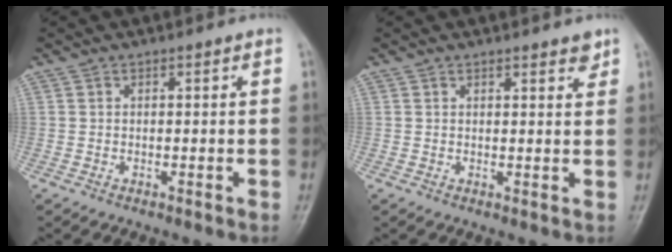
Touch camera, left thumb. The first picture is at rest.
{"total": 2.3, "force": [1.8, 0.7, 1.2], "torque": [-0.006, -0.011, 0.022]}